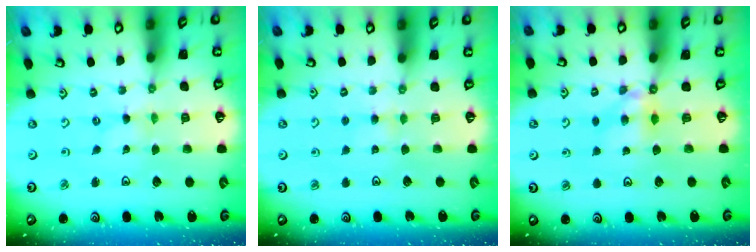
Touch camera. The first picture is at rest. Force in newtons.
{"total": 2.9, "press": 2.9, "slide": 0.4}
{"total": 5.4, "press": 5.4, "slide": 0.4}